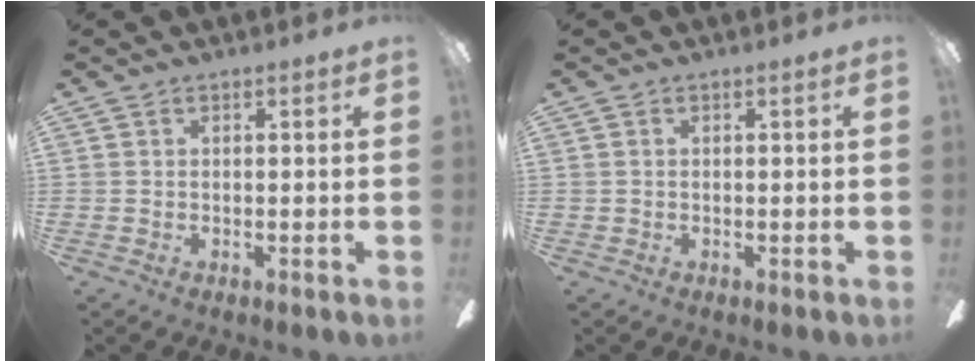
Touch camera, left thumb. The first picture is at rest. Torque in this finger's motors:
{"motor_torque": [-0.03, -0.01, -0.12, 0.04, 0.00]}